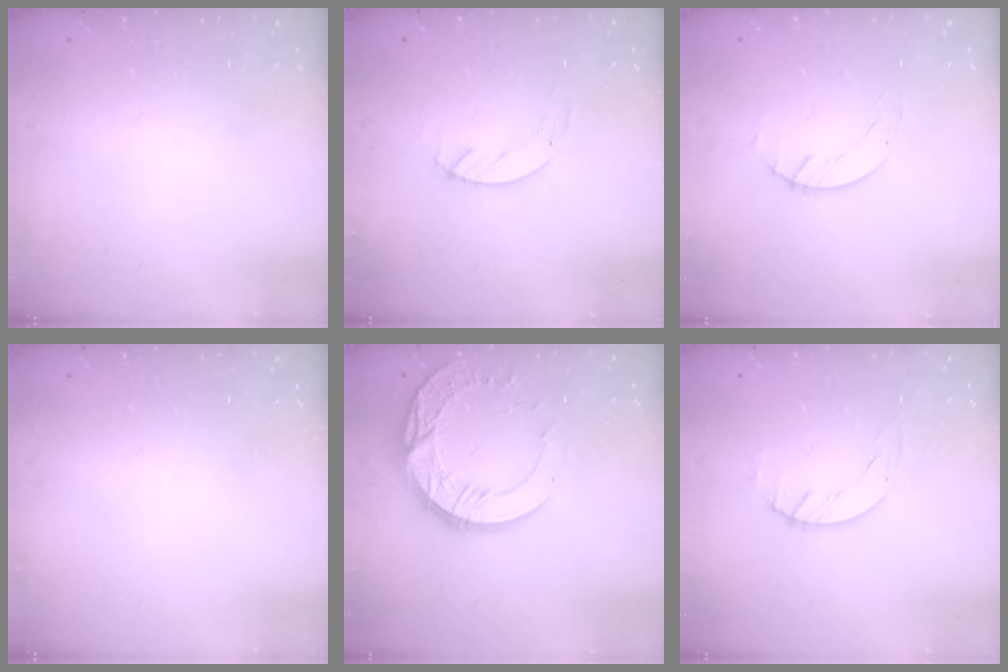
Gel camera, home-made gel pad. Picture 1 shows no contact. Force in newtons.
{"total": 2.4, "press": 2.4, "slide": 0.2}
{"total": 0.8, "press": 0.8, "slide": 0.2}
{"total": 0.0}
{"total": 17.8, "press": 17.7, "slide": 1.5}
{"total": 1.5, "press": 1.5, "slide": 0.2}